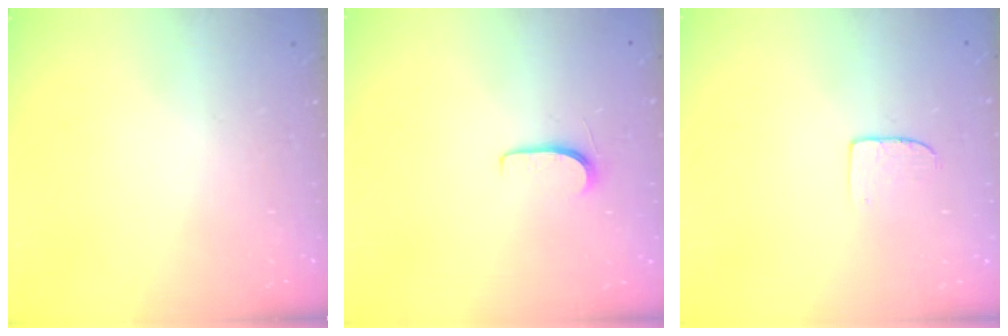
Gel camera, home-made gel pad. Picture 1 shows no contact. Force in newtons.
{"total": 5.1, "press": 5.1, "slide": 0.6}
{"total": 4.7, "press": 4.7, "slide": 0.4}